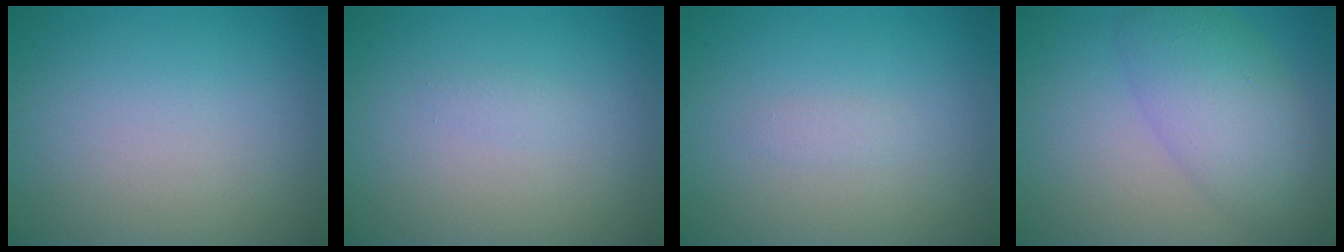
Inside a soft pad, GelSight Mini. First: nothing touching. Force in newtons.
{"total": 0.6, "press": 0.6, "slide": 0.0}
{"total": 0.7, "press": 0.7, "slide": 0.1}
{"total": 5.6, "press": 5.6, "slide": 0.2}